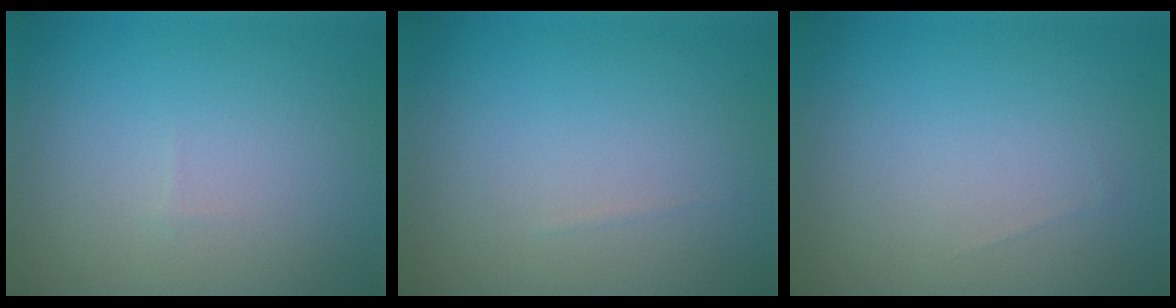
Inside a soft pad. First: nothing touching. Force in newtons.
{"total": 0.0}
{"total": 0.0}